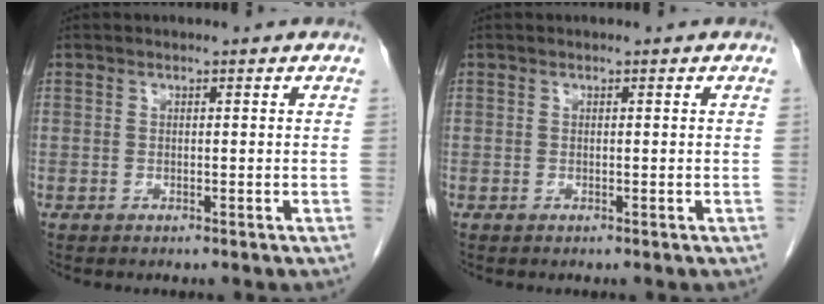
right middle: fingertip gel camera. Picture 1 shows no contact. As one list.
[{"total": 0.0}]